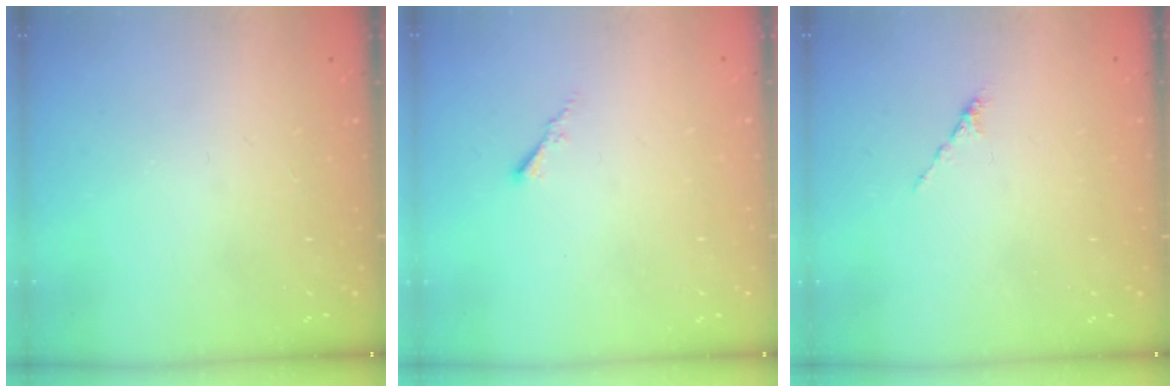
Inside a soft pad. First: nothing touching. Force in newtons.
{"total": 0.5, "press": 0.4, "slide": 0.3}
{"total": 0.0}